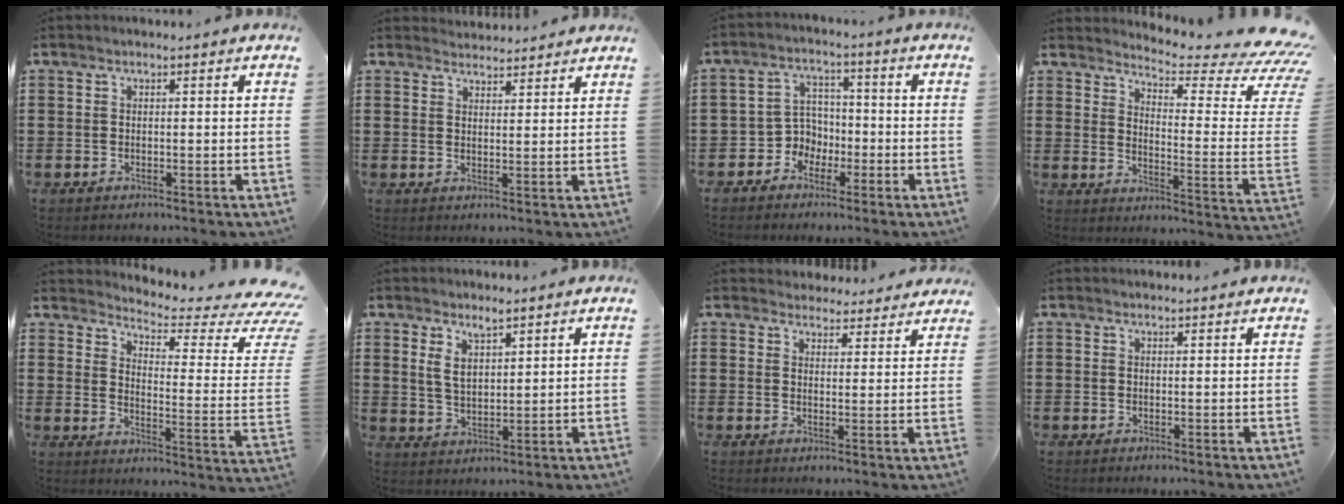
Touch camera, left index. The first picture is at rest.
{"total": 2.7, "force": [2.7, 0.1, -0.1], "torque": [-0.005, -0.007, 0.052]}
{"total": 4.6, "force": [-2.4, 3.8, 1.0], "torque": [-0.040, 0.004, -0.053]}
{"total": 5.2, "force": [4.5, -0.1, 2.6], "torque": [-0.058, -0.056, 0.070]}
{"total": 3.9, "force": [3.3, 0.2, 2.2], "torque": [-0.054, -0.043, 0.049]}
{"total": 4.3, "force": [2.9, 1.9, 2.5], "torque": [-0.058, 0.005, 0.052]}
{"total": 3.8, "force": [3.7, 0.8, 0.1], "torque": [-0.007, -0.016, 0.068]}
{"total": 0.8, "force": [0.8, 0.0, 0.1], "torque": [-0.004, -0.001, 0.016]}